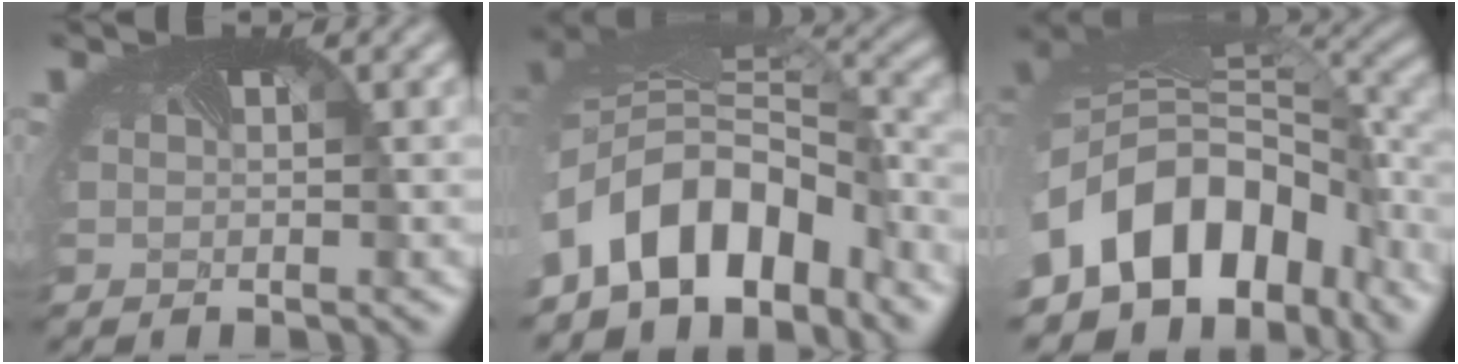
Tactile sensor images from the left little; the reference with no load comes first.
{"total": 10.4, "force": [-5.5, 6.0, 6.5], "torque": [-0.116, -0.004, -0.097]}
{"total": 13.1, "force": [-6.2, 9.2, 7.0], "torque": [-0.150, -0.014, -0.101]}